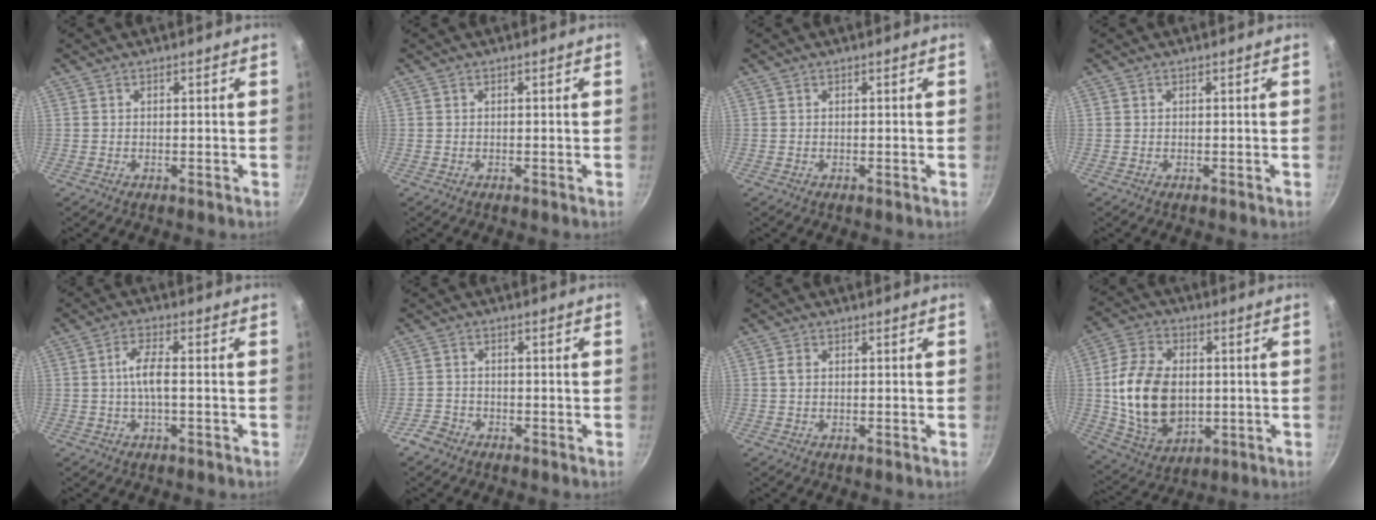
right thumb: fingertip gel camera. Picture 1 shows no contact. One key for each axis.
{"total": 0.0}
{"total": 0.0}
{"total": 0.0}
{"total": 4.5, "fx": -0.5, "fy": 1.4, "fz": 4.3, "tx": -0.094, "ty": 0.015, "tz": -0.015}
{"total": 3.1, "fx": -2.3, "fy": 1.9, "fz": 0.7, "tx": -0.015, "ty": 0.025, "tz": -0.043}
{"total": 1.4, "fx": 0.2, "fy": 1.0, "fz": 1.0, "tx": -0.020, "ty": 0.003, "tz": 0.002}
{"total": 17.2, "fx": -0.1, "fy": 11.8, "fz": 12.5, "tx": -0.216, "ty": 0.000, "tz": 0.010}